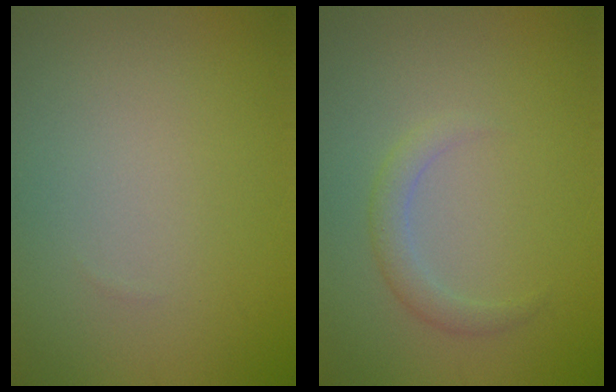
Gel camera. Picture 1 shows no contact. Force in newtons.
{"total": 1.8, "press": 1.7, "slide": 0.1}